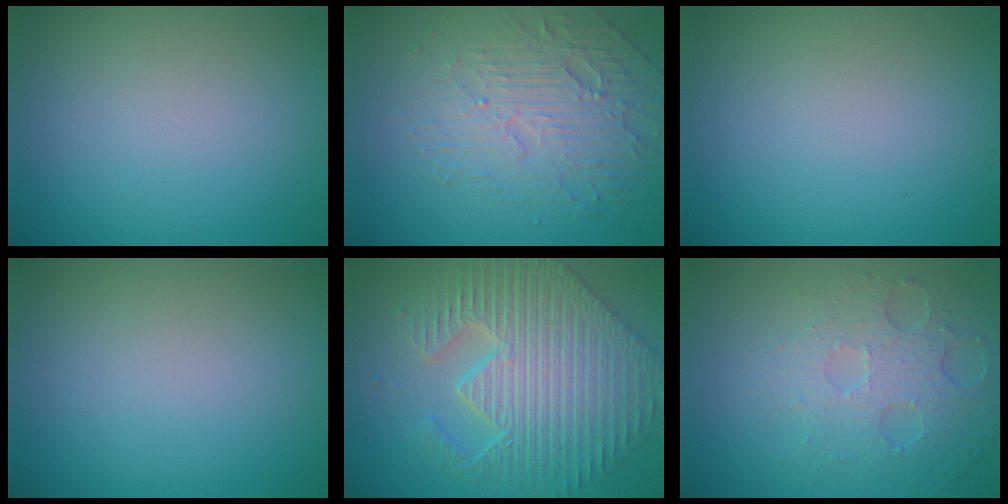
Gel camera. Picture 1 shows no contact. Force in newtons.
{"total": 4.6, "press": 3.9, "slide": 2.3}
{"total": 0.0}
{"total": 0.0}
{"total": 7.0, "press": 5.8, "slide": 3.9}
{"total": 4.0, "press": 3.2, "slide": 2.5}